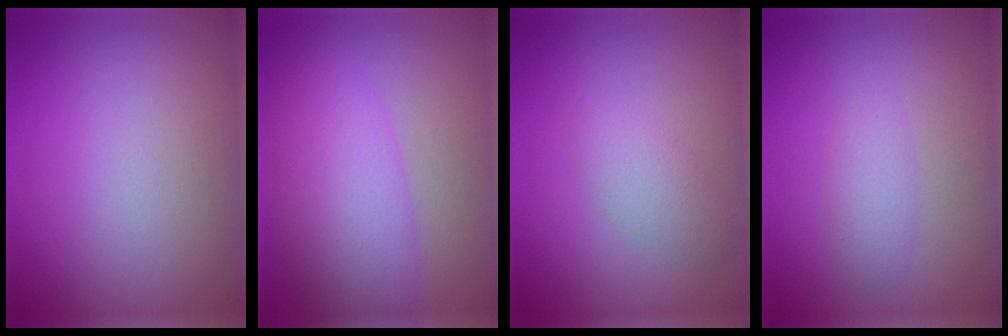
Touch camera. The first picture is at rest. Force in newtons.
{"total": 6.7, "press": 6.7, "slide": 0.1}
{"total": 2.1, "press": 2.1, "slide": 0.1}
{"total": 1.6, "press": 1.6, "slide": 0.1}